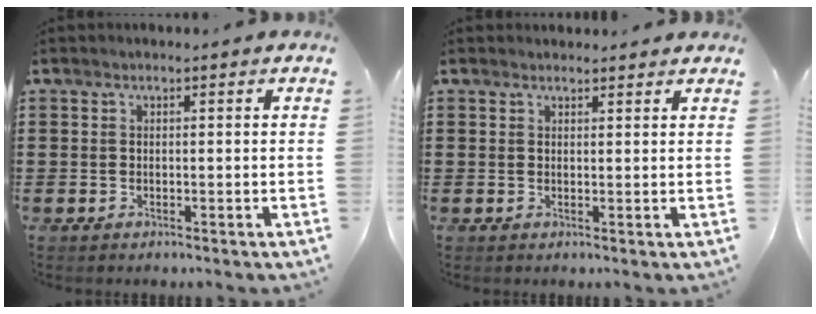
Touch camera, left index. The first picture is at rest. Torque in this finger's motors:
{"motor_torque": [2.14, 0.00, 0.09, 0.00]}